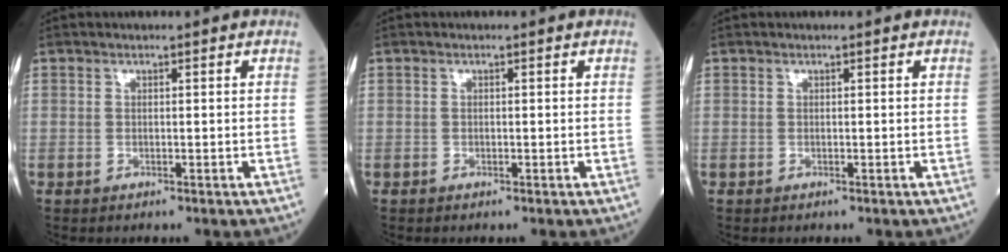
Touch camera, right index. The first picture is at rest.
{"total": 0.0}
{"total": 0.0}